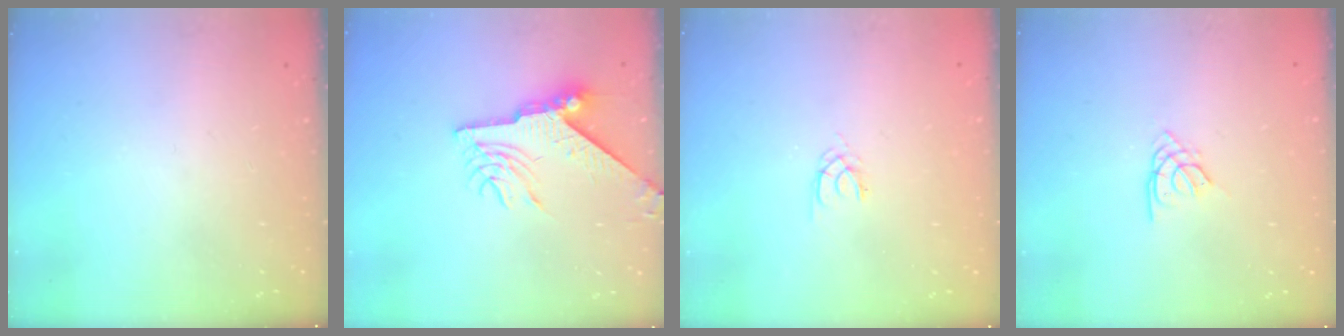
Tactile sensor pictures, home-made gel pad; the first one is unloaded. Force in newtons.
{"total": 9.2, "press": 9.1, "slide": 0.9}
{"total": 1.3, "press": 1.2, "slide": 0.3}
{"total": 2.3, "press": 2.3, "slide": 0.5}